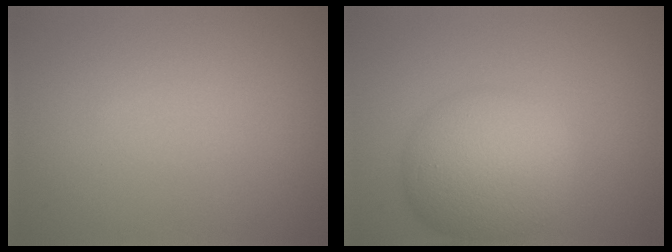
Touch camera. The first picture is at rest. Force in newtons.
{"total": 8.2, "press": 8.2, "slide": 0.2}